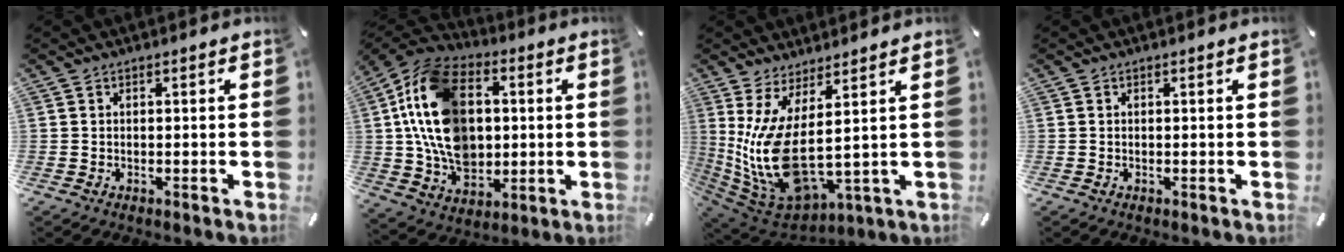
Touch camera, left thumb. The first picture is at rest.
{"total": 20.2, "force": [1.6, 14.8, 13.6], "torque": [-0.295, 0.003, 0.033]}
{"total": 14.0, "force": [2.0, 5.4, 12.7], "torque": [-0.293, -0.043, 0.040]}
{"total": 0.0}